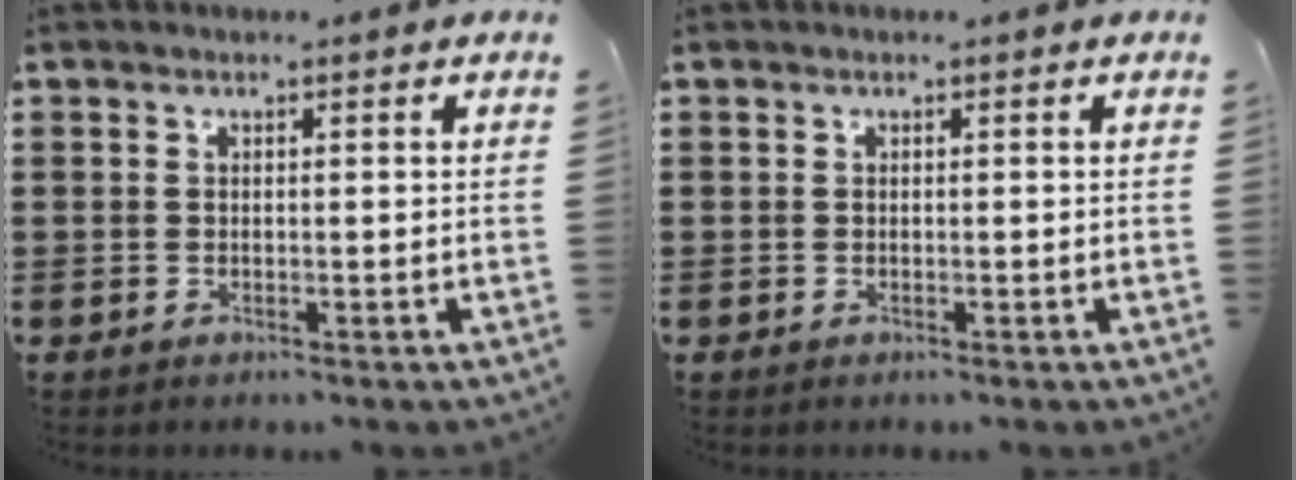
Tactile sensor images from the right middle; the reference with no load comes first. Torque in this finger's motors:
{"motor_torque": [-1.45, 0.23, 0.01, 0.01]}